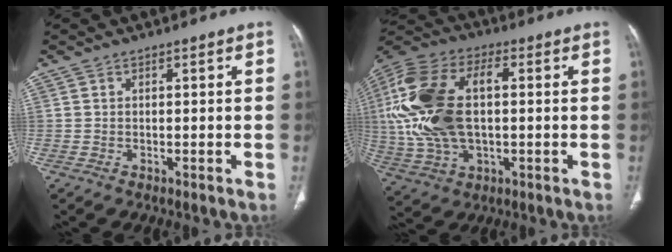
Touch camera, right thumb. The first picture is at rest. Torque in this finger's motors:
{"motor_torque": [2.44, 2.57, 2.06, 0.38, 0.33]}